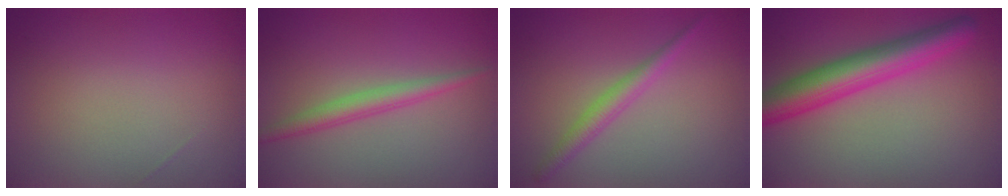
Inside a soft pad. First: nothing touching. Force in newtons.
{"total": 2.3, "press": 2.3, "slide": 0.1}
{"total": 2.2, "press": 2.2, "slide": 0.1}
{"total": 6.7, "press": 6.7, "slide": 0.2}